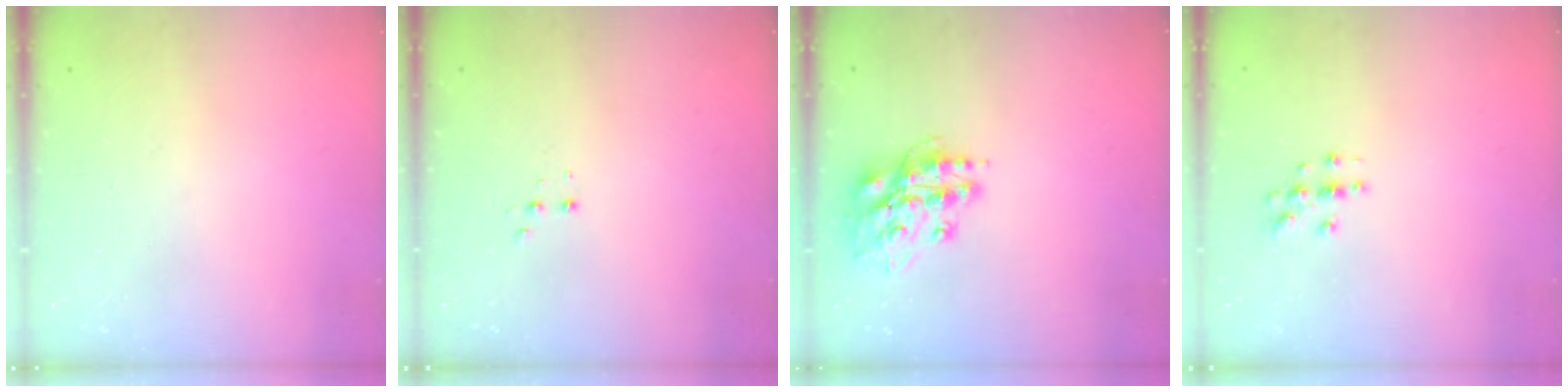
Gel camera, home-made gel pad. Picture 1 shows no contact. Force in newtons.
{"total": 2.4, "press": 2.2, "slide": 0.9}
{"total": 13.9, "press": 13.7, "slide": 2.0}
{"total": 2.9, "press": 2.9, "slide": 0.3}